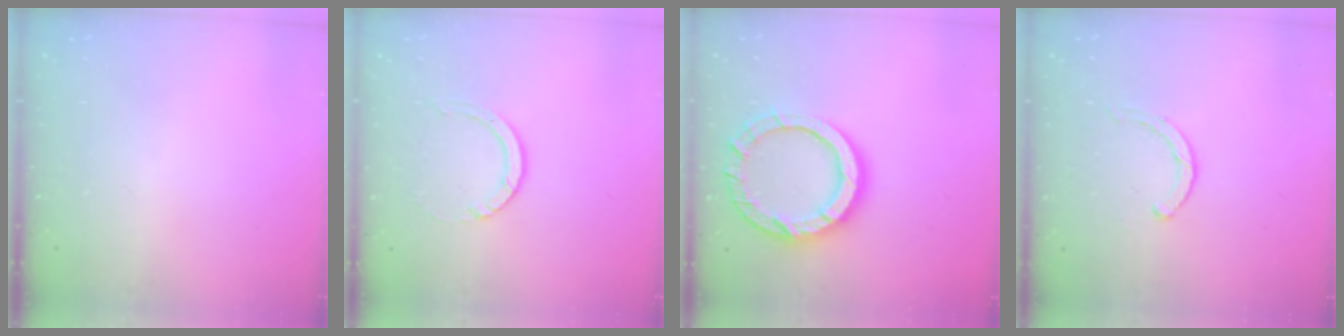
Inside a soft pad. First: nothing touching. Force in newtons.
{"total": 3.9, "press": 3.9, "slide": 0.4}
{"total": 14.1, "press": 14.1, "slide": 1.3}
{"total": 1.9, "press": 1.8, "slide": 0.3}